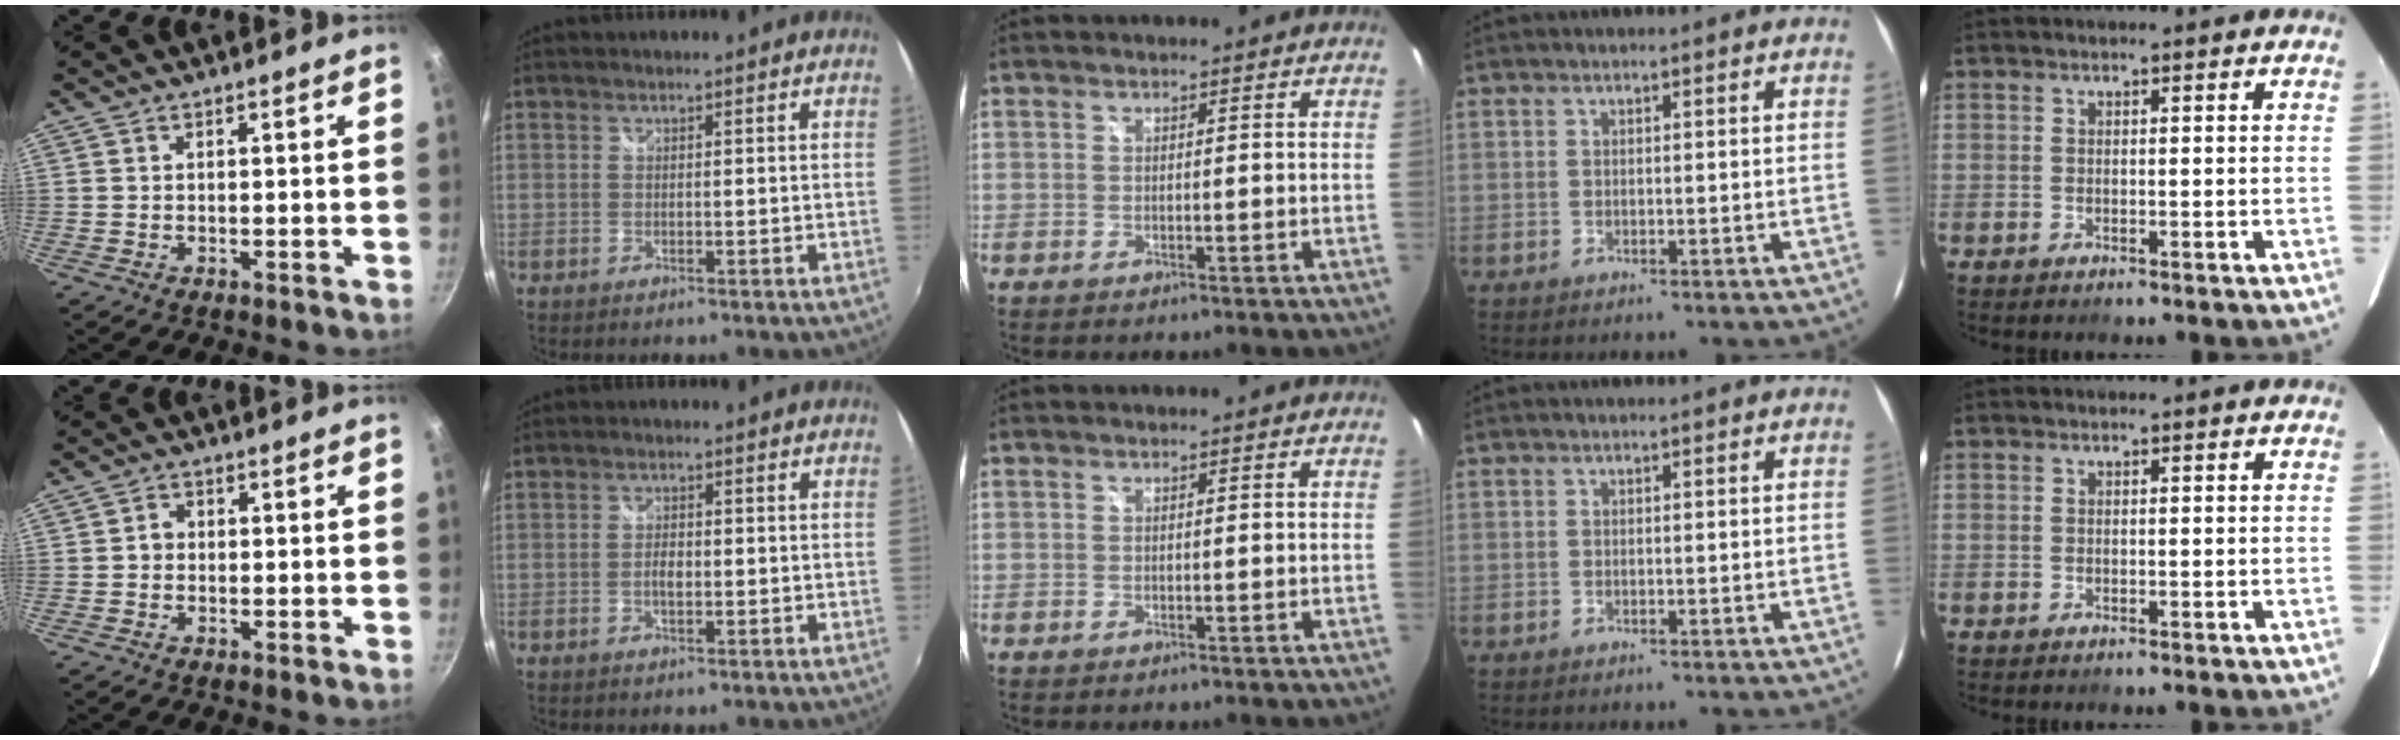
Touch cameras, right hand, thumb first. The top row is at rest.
{"thumb": {"total": 2.0, "force": [-0.1, 1.8, 0.9], "torque": [-0.009, 0.006, -0.004]}, "index": {"total": 2.2, "force": [-0.4, 1.1, 1.9], "torque": [-0.034, 0.002, -0.010]}}